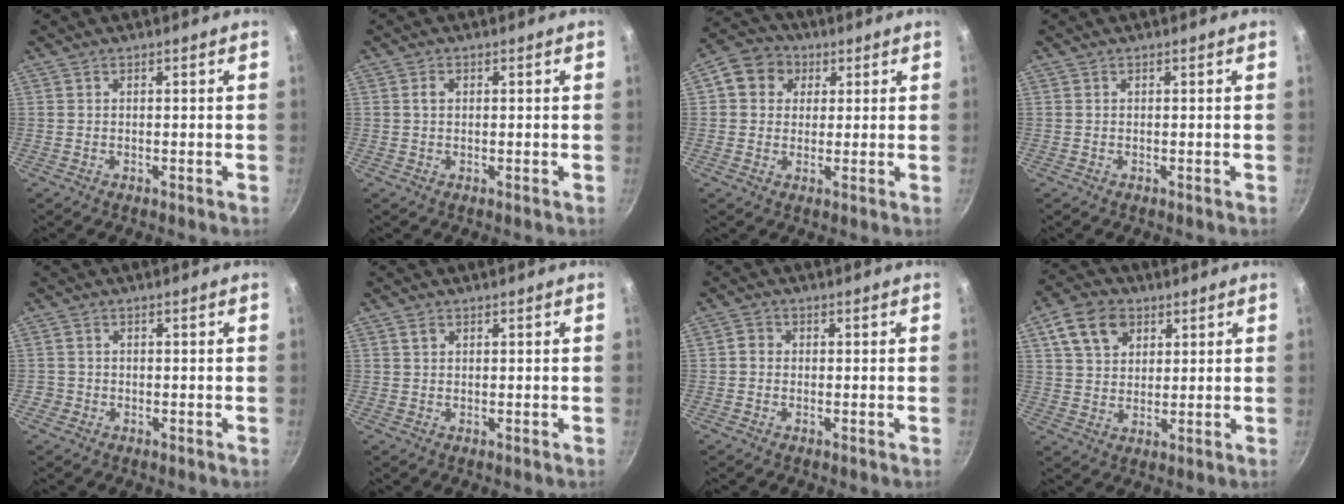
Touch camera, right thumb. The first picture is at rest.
{"total": 1.5, "force": [0.3, 1.1, 0.9], "torque": [-0.015, 0.005, 0.005]}
{"total": 8.0, "force": [2.5, 6.9, 3.2], "torque": [-0.026, 0.007, 0.026]}
{"total": 0.0}
{"total": 1.5, "force": [-0.6, 1.3, 0.2], "torque": [0.000, 0.005, -0.010]}
{"total": 1.2, "force": [0.6, 0.9, 0.5], "torque": [-0.008, 0.001, 0.010]}
{"total": 1.8, "force": [-0.2, 1.7, 0.7], "torque": [-0.012, 0.009, -0.008]}
{"total": 9.7, "force": [4.4, 7.0, 5.1], "torque": [-0.073, 0.001, 0.075]}